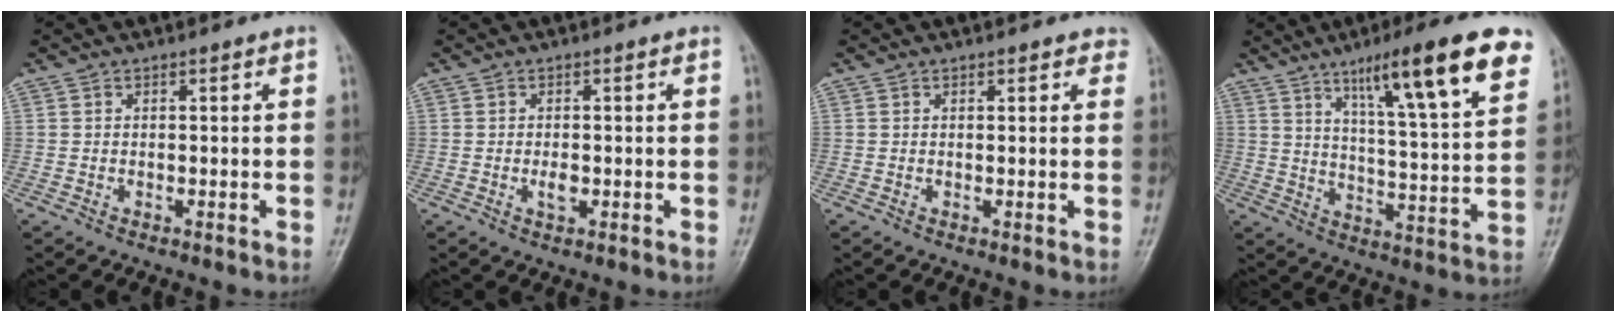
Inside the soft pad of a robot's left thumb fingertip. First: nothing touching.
{"total": 1.9, "force": [-0.3, 1.0, 1.6], "torque": [-0.027, -0.001, -0.005]}
{"total": 2.1, "force": [1.6, 1.1, 1.0], "torque": [0.011, -0.001, 0.012]}
{"total": 18.9, "force": [11.1, 3.0, 15.0], "torque": [-0.199, -0.045, 0.169]}